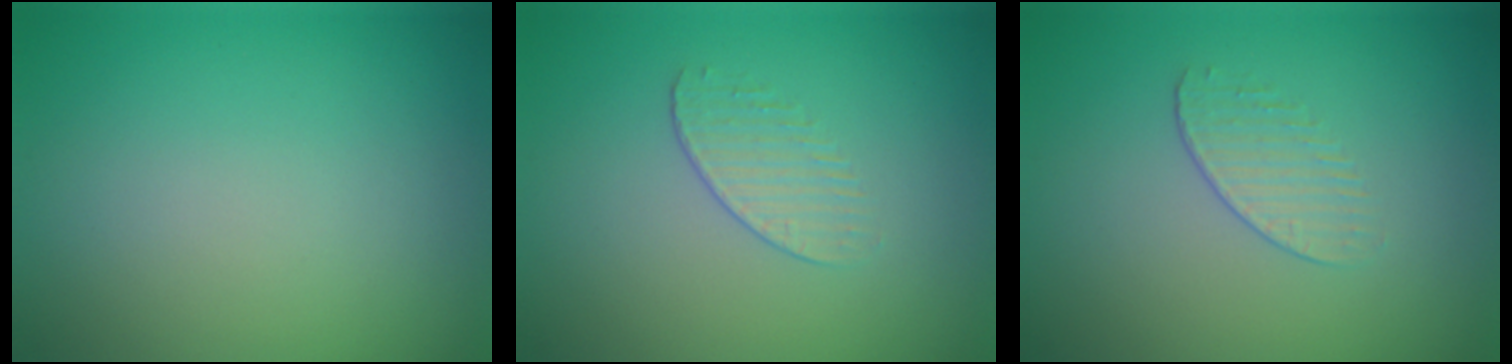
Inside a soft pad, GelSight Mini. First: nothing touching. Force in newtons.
{"total": 1.2, "press": 0.6, "slide": 1.0}
{"total": 1.2, "press": 0.6, "slide": 1.0}